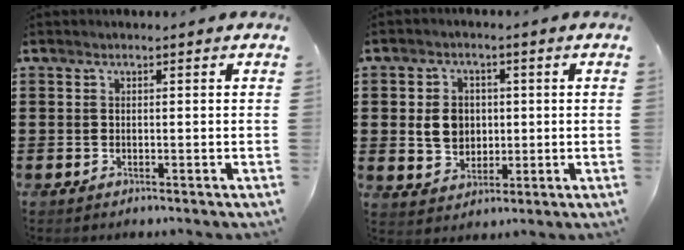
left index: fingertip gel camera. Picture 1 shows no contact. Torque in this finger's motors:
{"motor_torque": [0.94, 0.48, 0.50, 0.05]}